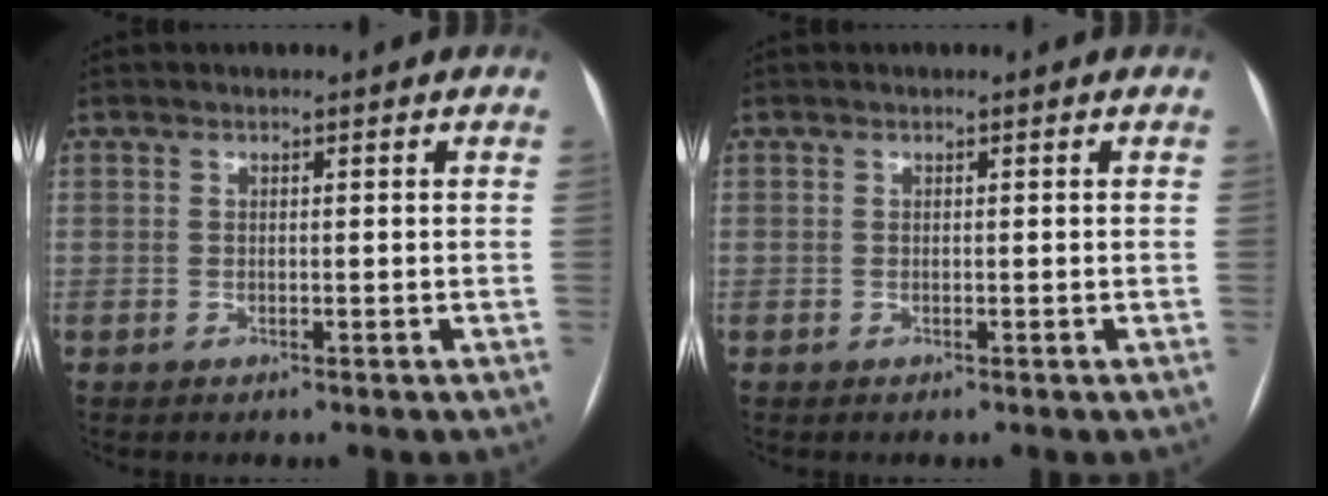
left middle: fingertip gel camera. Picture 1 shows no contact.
{"total": 0.0}